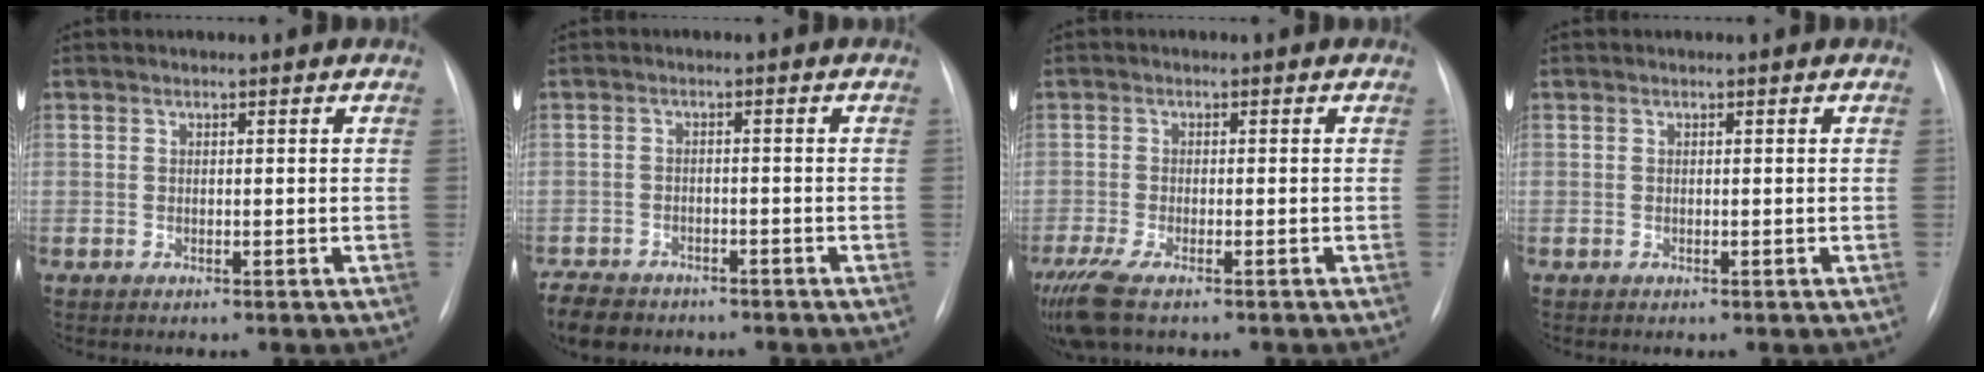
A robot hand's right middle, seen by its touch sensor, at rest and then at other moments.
{"total": 7.1, "force": [-5.9, 3.3, 2.2], "torque": [-0.039, -0.010, -0.095]}
{"total": 7.3, "force": [-5.2, 1.8, 4.8], "torque": [-0.098, -0.021, -0.089]}
{"total": 0.0}